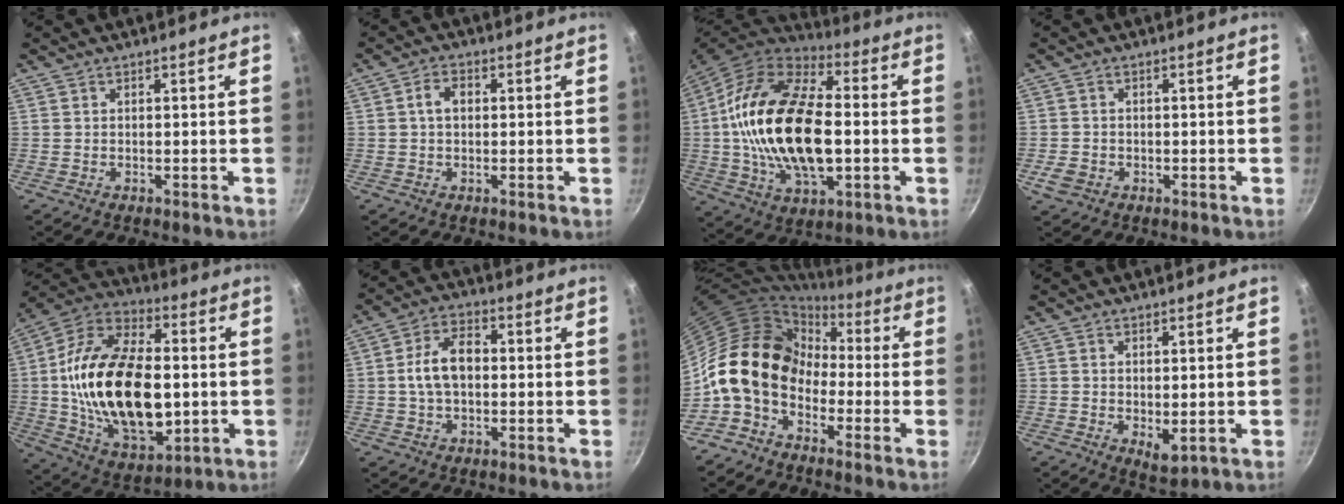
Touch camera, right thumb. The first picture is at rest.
{"total": 3.5, "force": [0.3, 2.5, 2.5], "torque": [-0.033, 0.010, 0.000]}
{"total": 25.1, "force": [-0.4, 13.6, 21.1], "torque": [-0.386, 0.019, -0.014]}
{"total": 3.4, "force": [-1.2, 2.7, 1.6], "torque": [-0.029, 0.007, -0.018]}
{"total": 28.3, "force": [-0.6, 16.4, 23.1], "torque": [-0.404, 0.012, -0.009]}
{"total": 8.8, "force": [0.1, 5.6, 6.8], "torque": [-0.108, 0.024, -0.006]}
{"total": 14.2, "force": [-2.4, 10.7, 9.1], "torque": [-0.123, 0.043, -0.064]}
{"total": 3.7, "force": [0.4, 2.1, 3.0], "torque": [-0.044, -0.018, 0.008]}